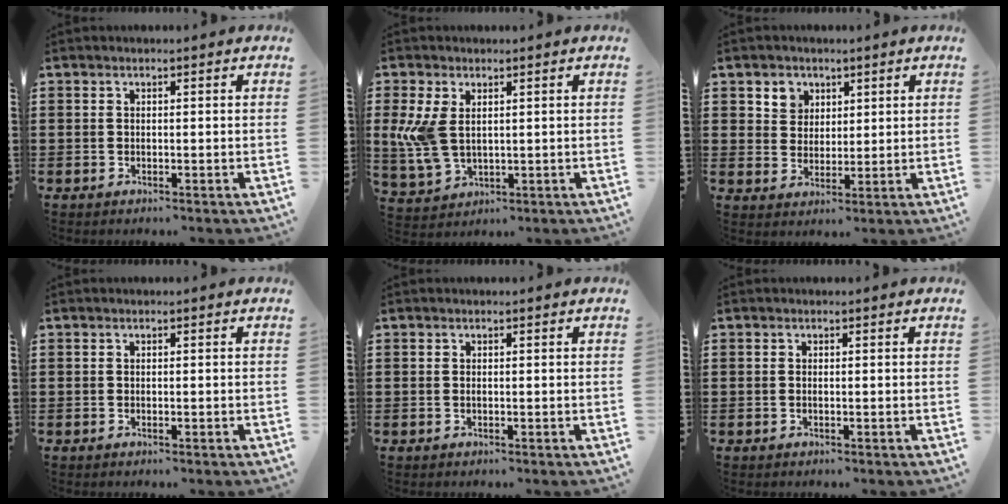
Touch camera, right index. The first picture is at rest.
{"total": 6.2, "force": [1.0, 3.8, 4.9], "torque": [-0.126, -0.001, 0.014]}
{"total": 3.8, "force": [2.0, 3.2, 0.1], "torque": [-0.021, 0.013, 0.037]}
{"total": 0.0}
{"total": 0.0}
{"total": 0.0}